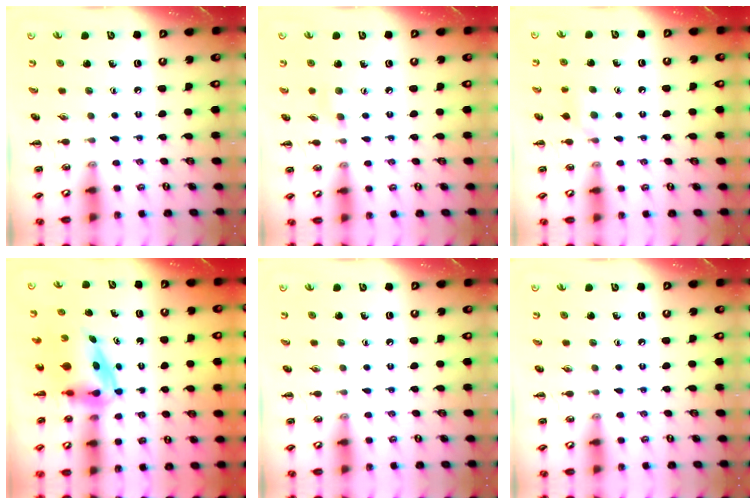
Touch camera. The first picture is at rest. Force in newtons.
{"total": 5.2, "press": 4.8, "slide": 2.0}
{"total": 5.6, "press": 5.3, "slide": 1.7}
{"total": 4.0, "press": 3.9, "slide": 0.7}
{"total": 0.0}
{"total": 0.0}